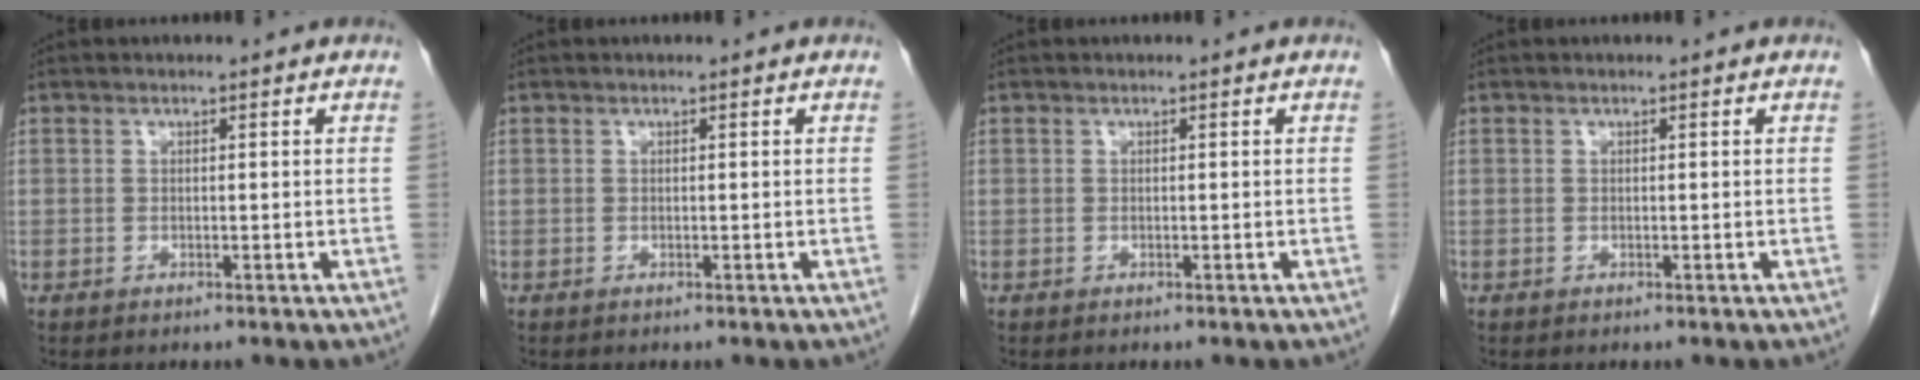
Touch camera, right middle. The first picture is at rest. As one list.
[{"total": 0.0}, {"total": 0.0}, {"total": 0.0}]